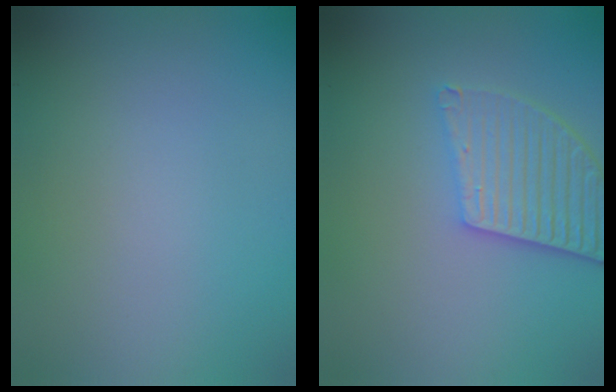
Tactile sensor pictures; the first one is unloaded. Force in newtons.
{"total": 4.8, "press": 3.8, "slide": 3.0}